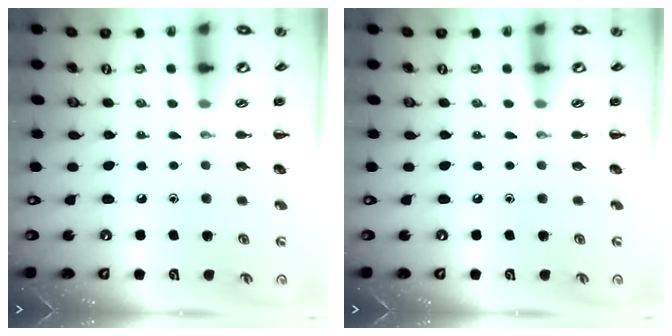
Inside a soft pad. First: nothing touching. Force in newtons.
{"total": 0.0}